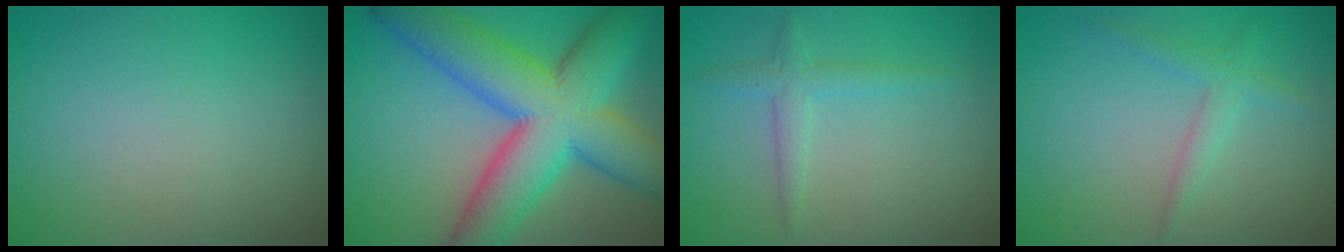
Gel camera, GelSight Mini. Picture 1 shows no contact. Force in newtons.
{"total": 13.0, "press": 13.0, "slide": 0.3}
{"total": 1.8, "press": 1.7, "slide": 0.1}
{"total": 1.8, "press": 1.8, "slide": 0.0}